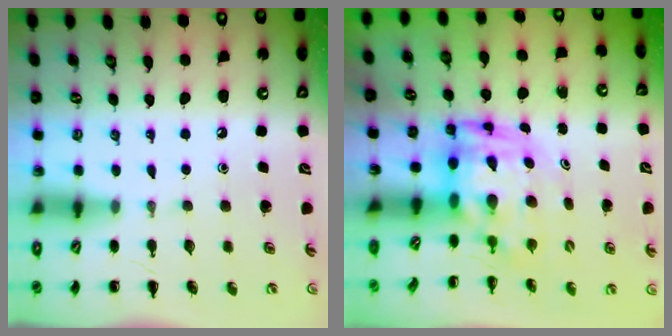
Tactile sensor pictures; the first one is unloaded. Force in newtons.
{"total": 4.5, "press": 4.4, "slide": 1.1}